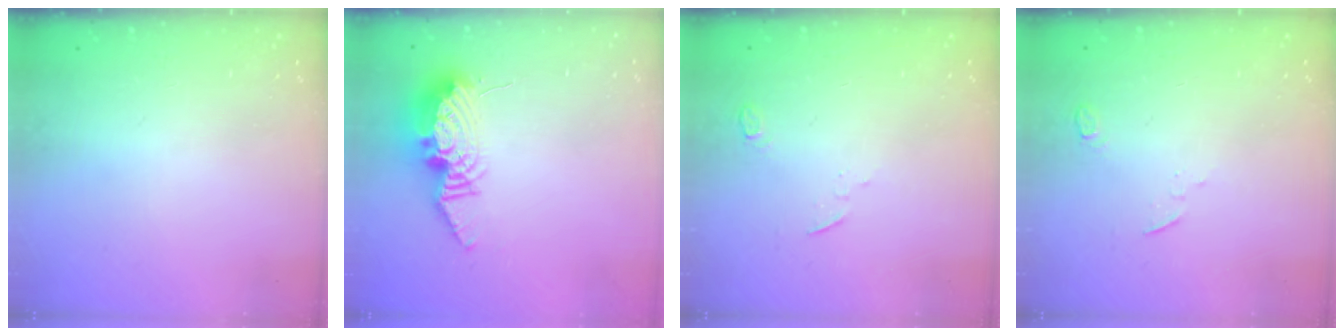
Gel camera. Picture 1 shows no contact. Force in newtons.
{"total": 11.8, "press": 11.8, "slide": 1.1}
{"total": 3.7, "press": 3.6, "slide": 0.8}
{"total": 3.7, "press": 3.6, "slide": 0.8}